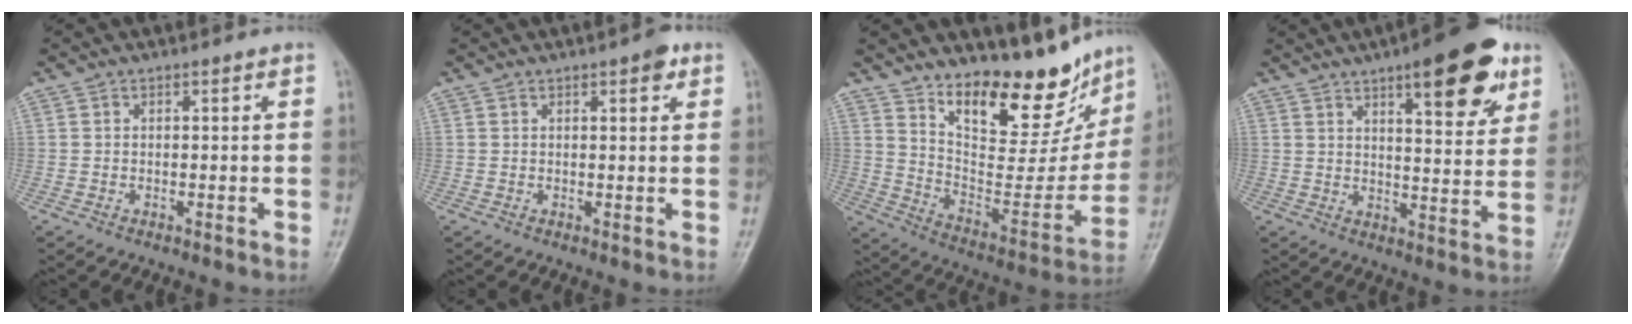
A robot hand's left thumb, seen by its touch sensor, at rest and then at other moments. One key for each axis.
{"total": 2.8, "fx": 1.5, "fy": 1.2, "fz": 2.1, "tx": -0.017, "ty": -0.002, "tz": 0.016}
{"total": 20.0, "fx": 15.5, "fy": 7.7, "fz": 10.1, "tx": -0.086, "ty": -0.106, "tz": 0.248}
{"total": 15.9, "fx": 8.7, "fy": 5.3, "fz": 12.2, "tx": -0.132, "ty": -0.032, "tz": 0.120}